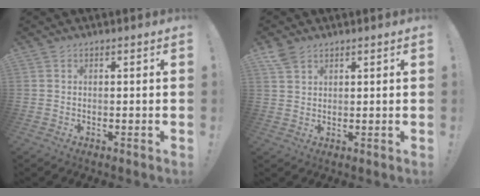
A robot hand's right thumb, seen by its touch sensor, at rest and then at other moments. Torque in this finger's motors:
{"motor_torque": [-0.21, 0.23, 0.06, 0.01, 0.04]}